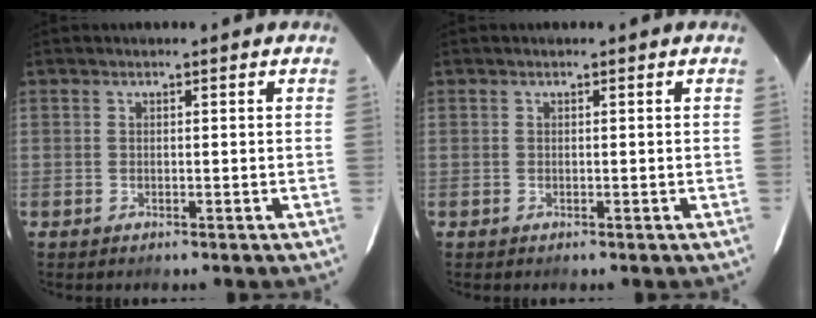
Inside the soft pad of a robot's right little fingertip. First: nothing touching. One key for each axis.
{"total": 0.0}